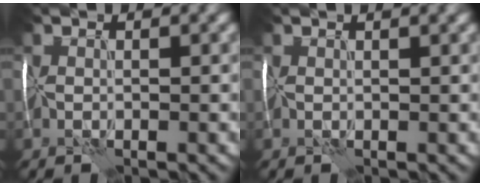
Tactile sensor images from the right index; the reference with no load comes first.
{"total": 1.9, "force": [1.0, 0.8, 1.4], "torque": [-0.010, 0.013, 0.000]}